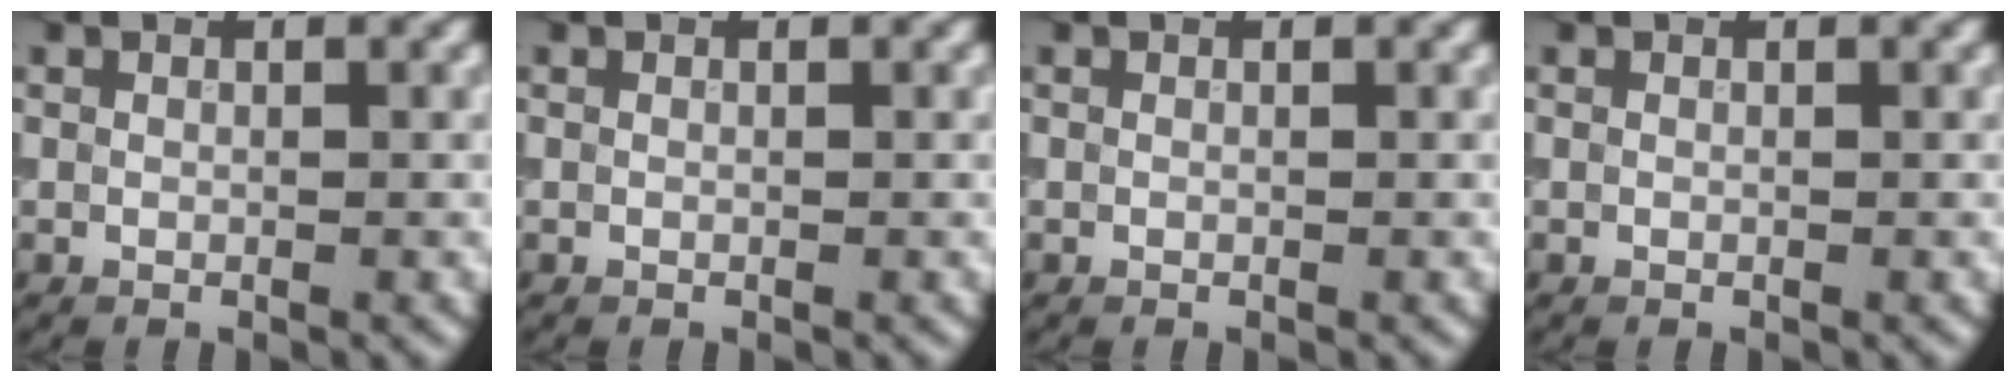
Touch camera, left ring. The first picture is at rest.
{"total": 0.0}
{"total": 0.0}
{"total": 0.0}